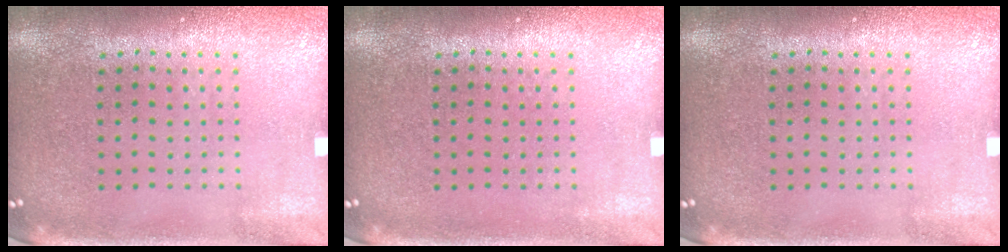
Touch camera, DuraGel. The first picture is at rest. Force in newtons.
{"total": 0.0}
{"total": 0.0}